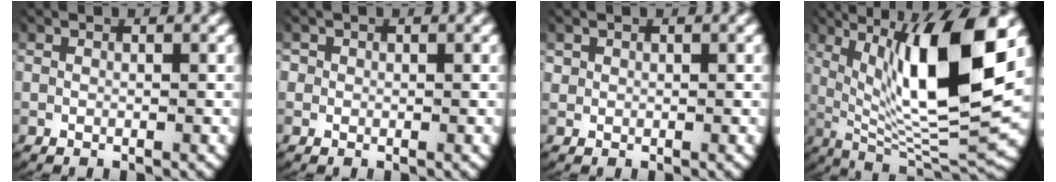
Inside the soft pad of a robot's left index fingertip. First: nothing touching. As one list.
[{"total": 1.1, "force": [0.2, 1.1, 0.2], "torque": [-0.009, -0.004, 0.003]}, {"total": 0.6, "force": [0.4, 0.4, 0.1], "torque": [-0.010, -0.004, 0.013]}, {"total": 14.4, "force": [2.3, 6.0, 12.9], "torque": [-0.210, -0.015, 0.048]}]